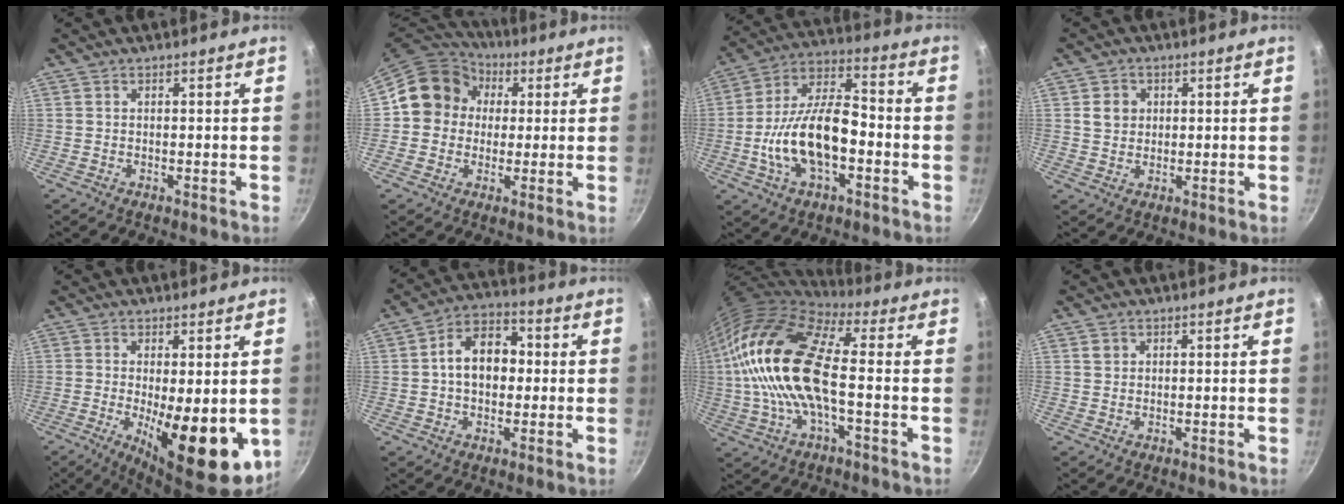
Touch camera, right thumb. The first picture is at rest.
{"total": 13.0, "force": [2.1, 11.7, 5.3], "torque": [-0.054, 0.025, 0.014]}
{"total": 17.0, "force": [-4.1, 8.6, 14.1], "torque": [-0.238, 0.043, -0.082]}
{"total": 4.3, "force": [0.9, 3.9, 1.6], "torque": [-0.004, 0.005, 0.013]}
{"total": 13.8, "force": [-2.2, 4.7, 12.8], "torque": [-0.165, -0.014, -0.019]}
{"total": 11.0, "force": [0.5, 7.9, 7.7], "torque": [-0.085, 0.028, -0.005]}
{"total": 19.8, "force": [0.0, 8.3, 18.0], "torque": [-0.337, 0.021, -0.011]}
{"total": 1.5, "force": [0.6, 1.3, 0.5], "torque": [-0.003, 0.003, 0.009]}